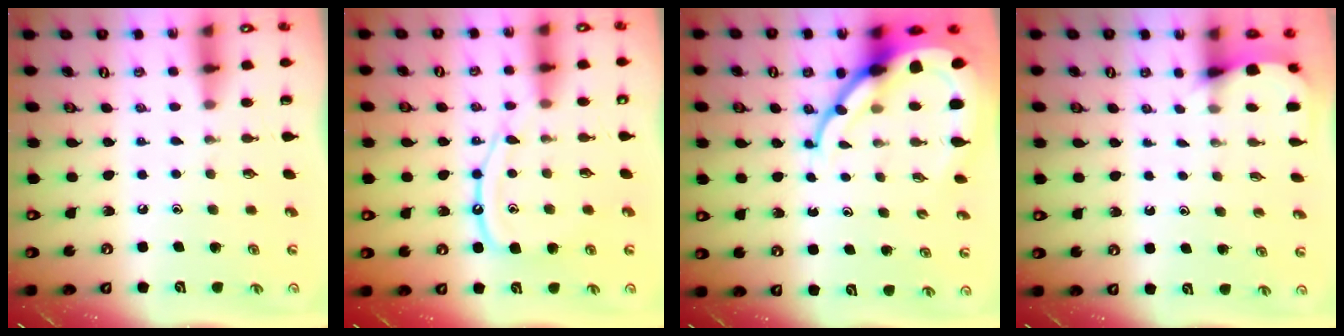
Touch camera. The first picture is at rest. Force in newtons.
{"total": 11.0, "press": 11.0, "slide": 0.7}
{"total": 13.1, "press": 13.0, "slide": 1.3}
{"total": 2.8, "press": 2.8, "slide": 0.3}